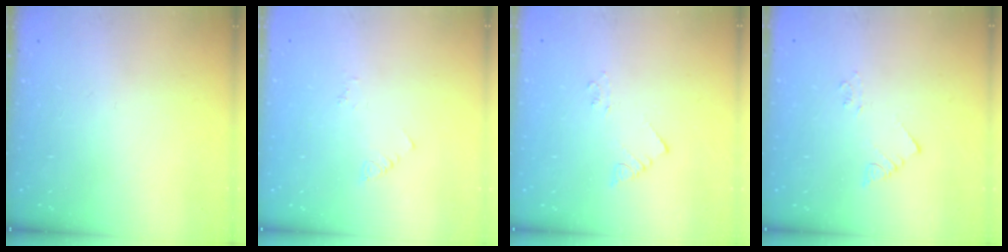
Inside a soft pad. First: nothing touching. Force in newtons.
{"total": 2.5, "press": 2.5, "slide": 0.4}
{"total": 2.1, "press": 2.1, "slide": 0.3}
{"total": 2.1, "press": 2.1, "slide": 0.3}